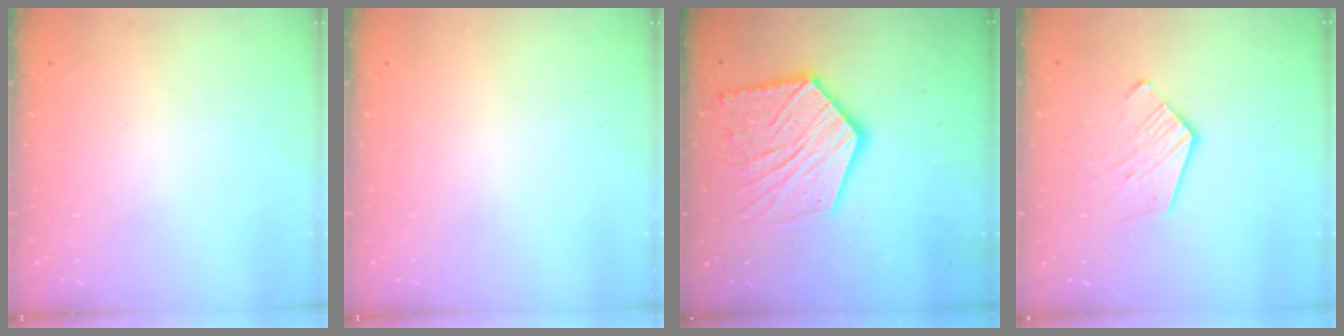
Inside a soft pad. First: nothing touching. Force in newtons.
{"total": 0.0}
{"total": 18.2, "press": 18.2, "slide": 1.4}
{"total": 8.7, "press": 8.6, "slide": 0.7}